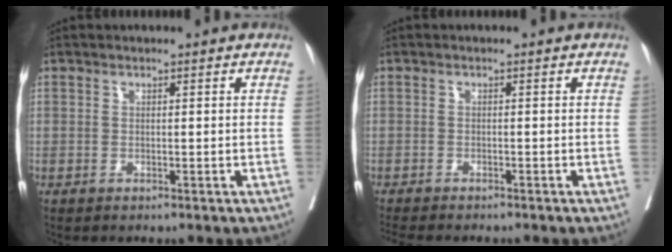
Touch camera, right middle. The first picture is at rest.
{"total": 8.0, "force": [-7.1, 1.0, 3.6], "torque": [-0.040, -0.009, -0.100]}